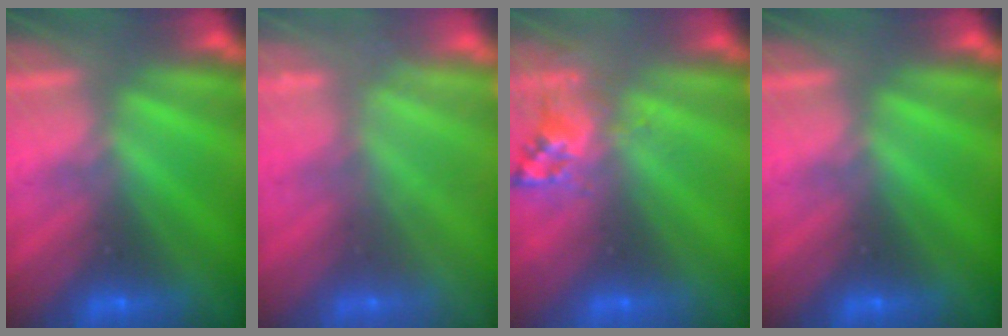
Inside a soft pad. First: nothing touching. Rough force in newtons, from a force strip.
{"total": 2.3}
{"total": 2.5}
{"total": 0.0}